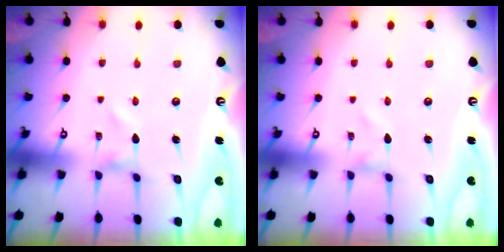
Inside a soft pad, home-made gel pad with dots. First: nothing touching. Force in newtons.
{"total": 1.0, "press": 1.0, "slide": 0.1}